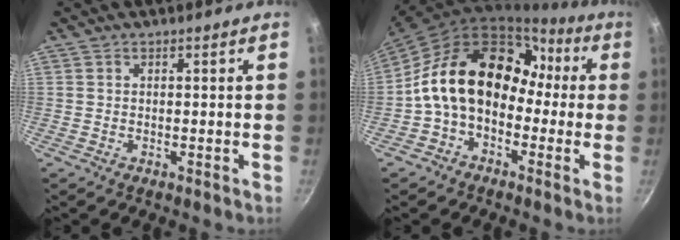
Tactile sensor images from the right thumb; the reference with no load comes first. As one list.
[{"total": 17.7, "force": [-0.5, 12.9, 12.1], "torque": [-0.166, 0.063, -0.022]}]